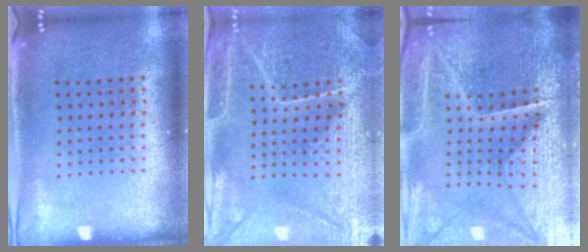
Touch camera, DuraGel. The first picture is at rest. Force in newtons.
{"total": 4.4, "press": 4.3, "slide": 1.1}
{"total": 7.0, "press": 6.1, "slide": 3.3}